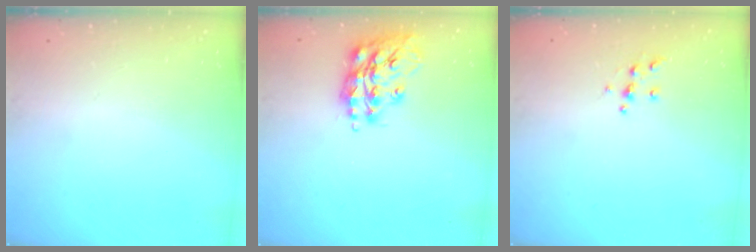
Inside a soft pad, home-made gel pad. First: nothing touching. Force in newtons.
{"total": 15.3, "press": 15.2, "slide": 1.4}
{"total": 5.8, "press": 5.7, "slide": 0.5}